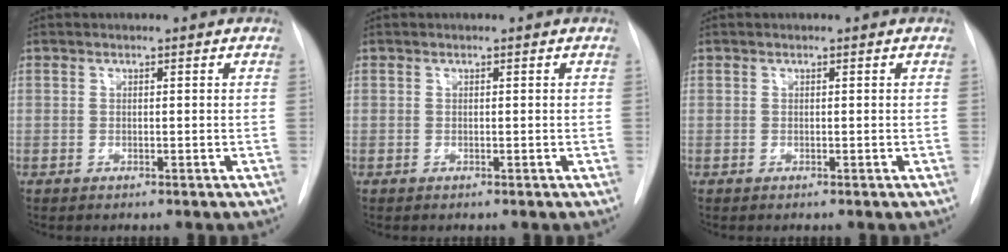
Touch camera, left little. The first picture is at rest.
{"total": 0.0}
{"total": 0.0}